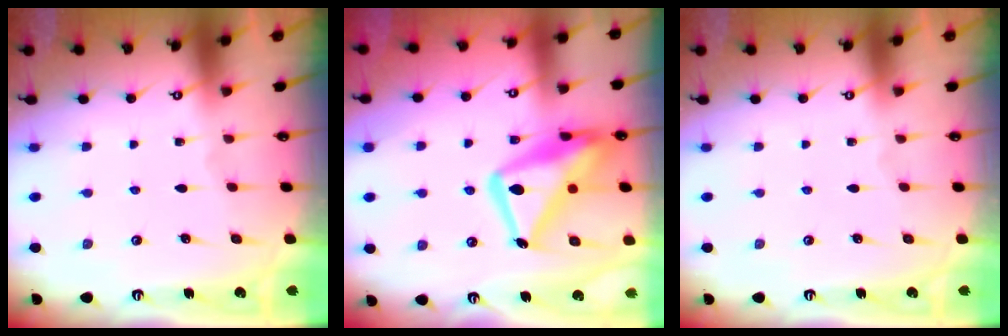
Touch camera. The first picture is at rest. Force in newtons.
{"total": 18.8, "press": 18.7, "slide": 1.9}
{"total": 0.0}